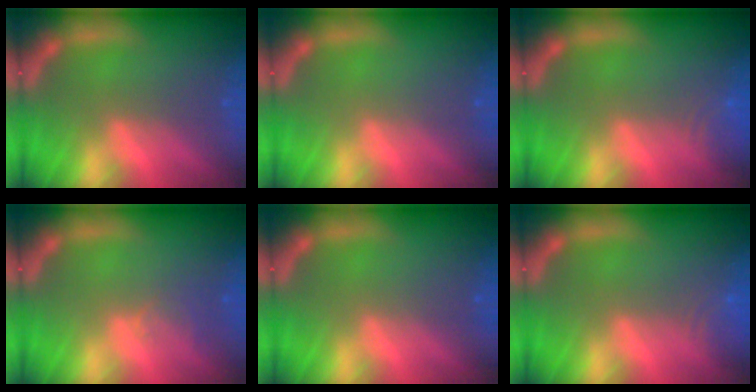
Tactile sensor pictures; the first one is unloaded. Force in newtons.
{"total": 0.0}
{"total": 3.0}
{"total": 1.5}
{"total": 0.0}
{"total": 3.0}